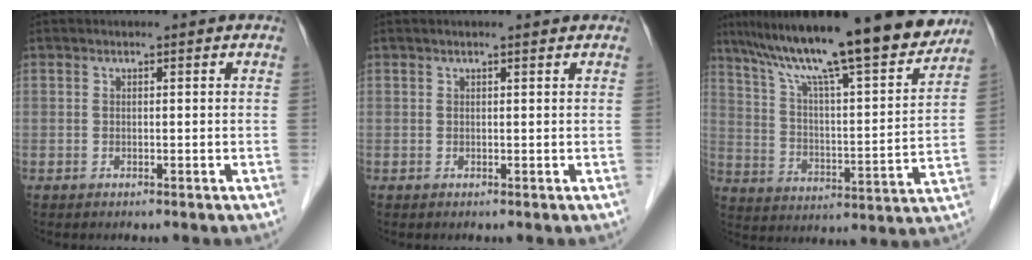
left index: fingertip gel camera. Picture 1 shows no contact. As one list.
[{"total": 1.5, "force": [1.4, -0.1, 0.7], "torque": [-0.014, 0.012, 0.019]}, {"total": 22.1, "force": [18.0, 1.6, 12.7], "torque": [-0.208, 0.006, 0.278]}]